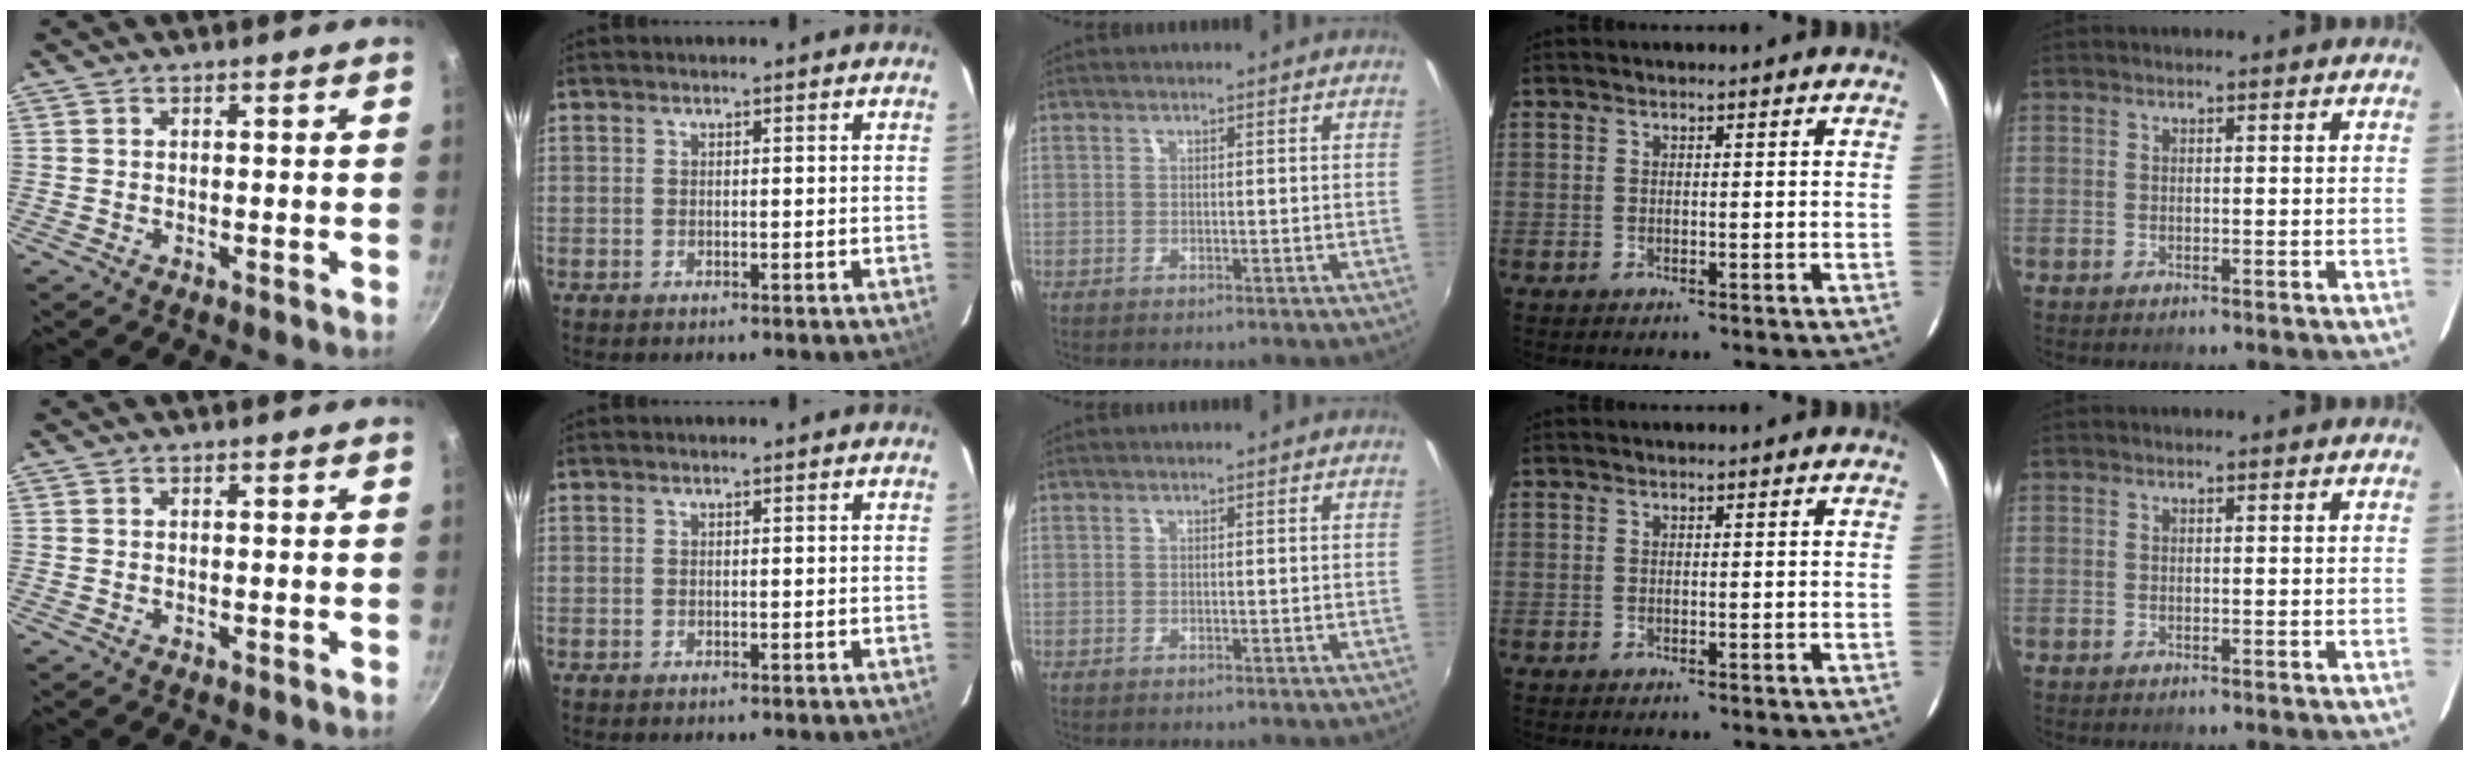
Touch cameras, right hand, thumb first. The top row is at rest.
{}